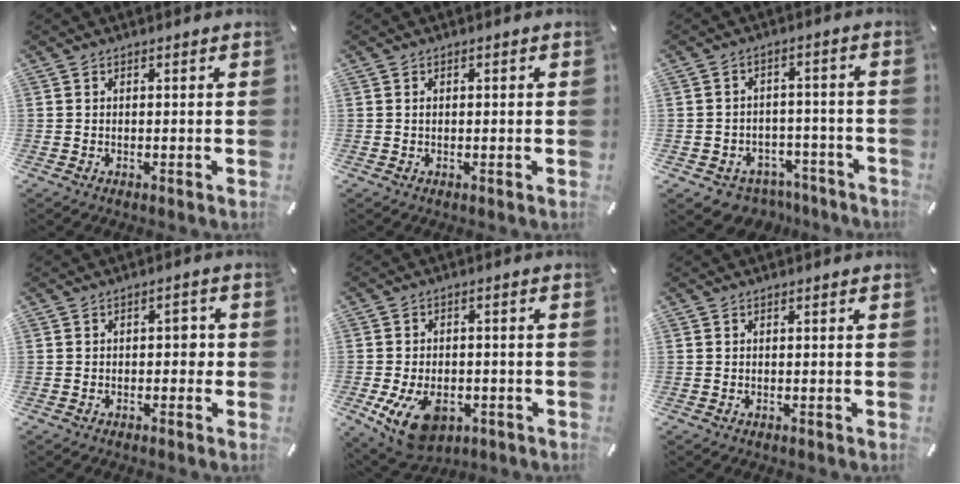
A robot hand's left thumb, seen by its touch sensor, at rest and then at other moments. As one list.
[{"total": 0.9, "force": [0.1, 0.3, 0.8], "torque": [-0.017, 0.002, 0.001]}, {"total": 5.1, "force": [-2.9, 4.1, 1.0], "torque": [-0.017, 0.024, -0.052]}, {"total": 2.9, "force": [-0.3, 1.9, 2.2], "torque": [-0.026, 0.005, -0.013]}, {"total": 10.6, "force": [-4.1, 6.9, 7.0], "torque": [-0.142, 0.006, -0.070]}, {"total": 0.0}]